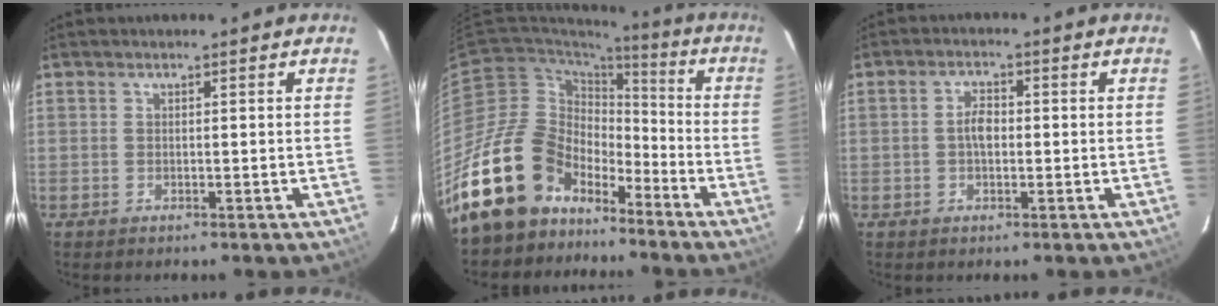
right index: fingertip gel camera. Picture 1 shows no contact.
{"total": 19.0, "force": [-13.4, 11.6, 6.7], "torque": [-0.148, 0.021, -0.226]}
{"total": 3.2, "force": [-0.2, 1.8, 2.6], "torque": [-0.049, 0.007, -0.003]}